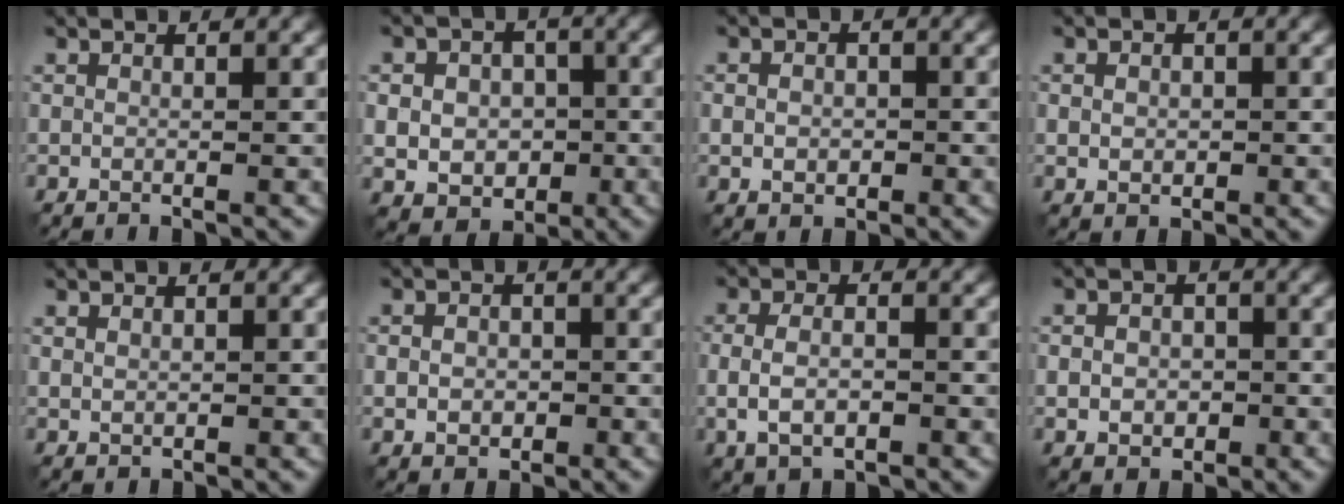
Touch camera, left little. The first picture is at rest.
{"total": 5.9, "force": [-0.5, 4.8, 3.5], "torque": [-0.043, -0.002, -0.015]}
{"total": 2.1, "force": [-0.4, 1.6, 1.3], "torque": [-0.022, -0.002, -0.009]}
{"total": 1.6, "force": [-0.1, 1.2, 1.0], "torque": [-0.018, -0.002, -0.001]}
{"total": 0.7, "force": [0.1, 0.6, 0.4], "torque": [-0.008, -0.002, 0.005]}
{"total": 2.6, "force": [-0.5, 2.0, 1.6], "torque": [-0.027, -0.003, -0.013]}
{"total": 3.8, "force": [-0.9, 2.2, 3.0], "torque": [-0.064, -0.002, -0.016]}
{"total": 3.1, "force": [-0.6, 2.4, 1.8], "torque": [-0.029, -0.005, -0.012]}